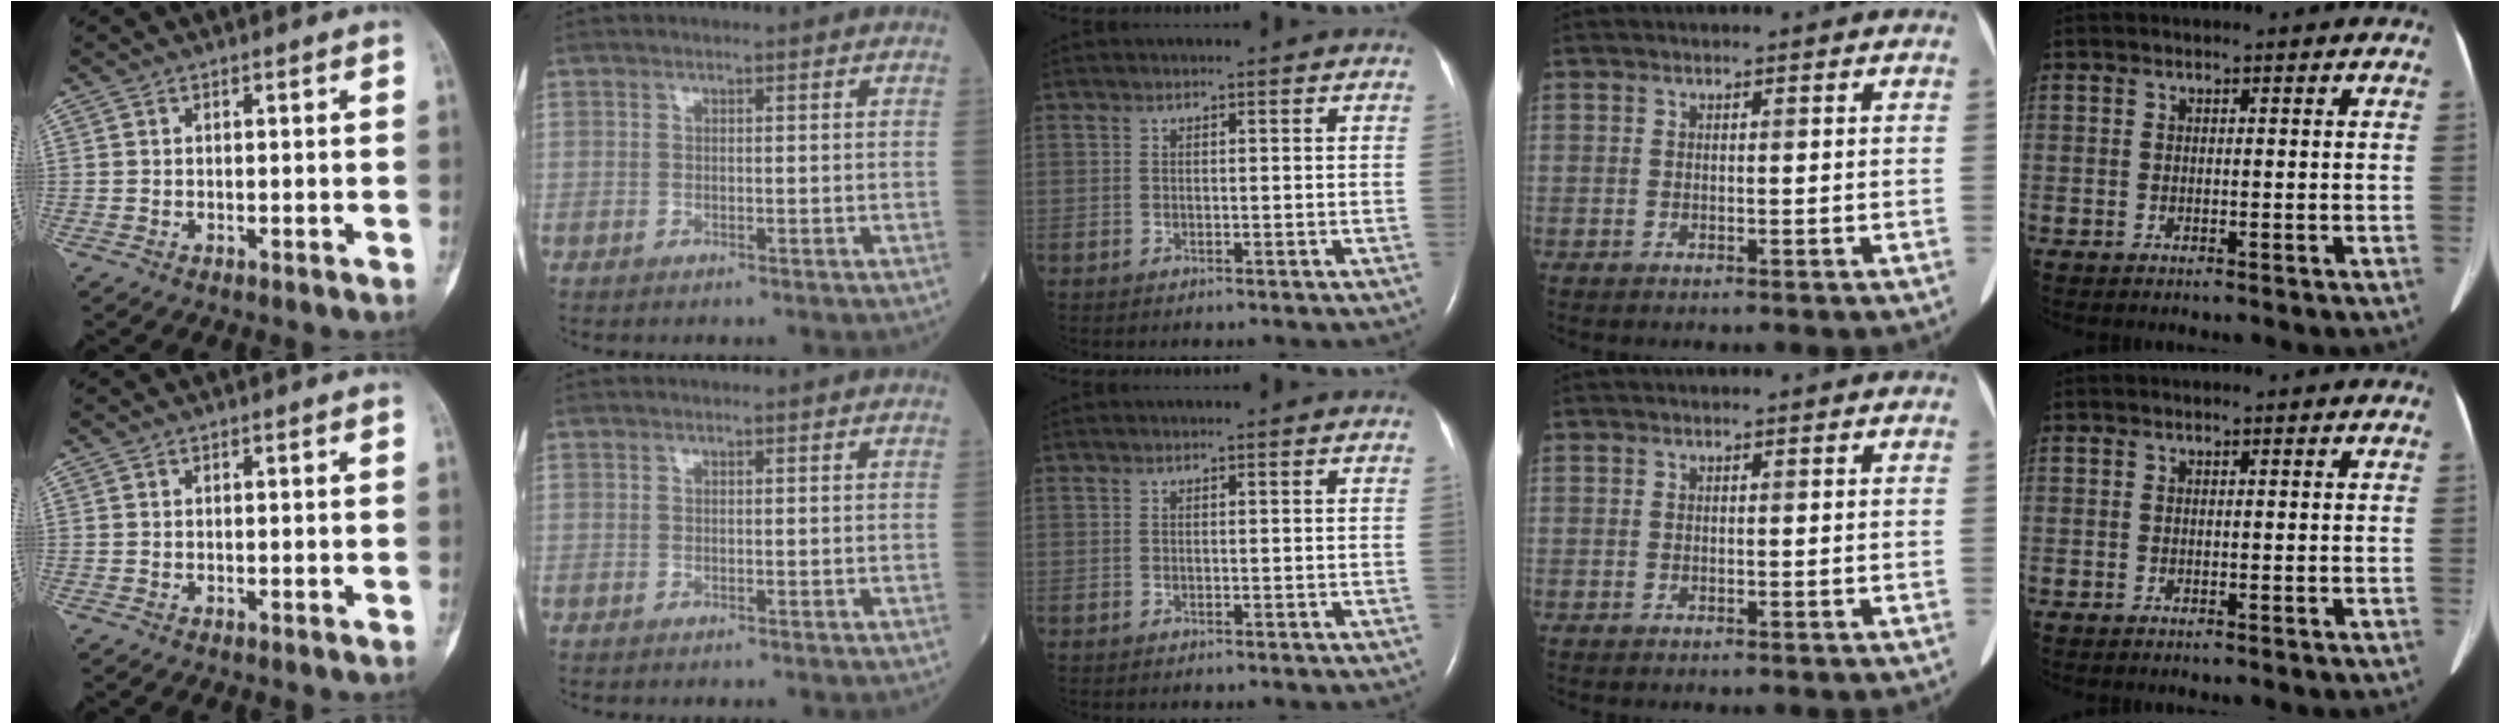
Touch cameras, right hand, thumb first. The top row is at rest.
{}